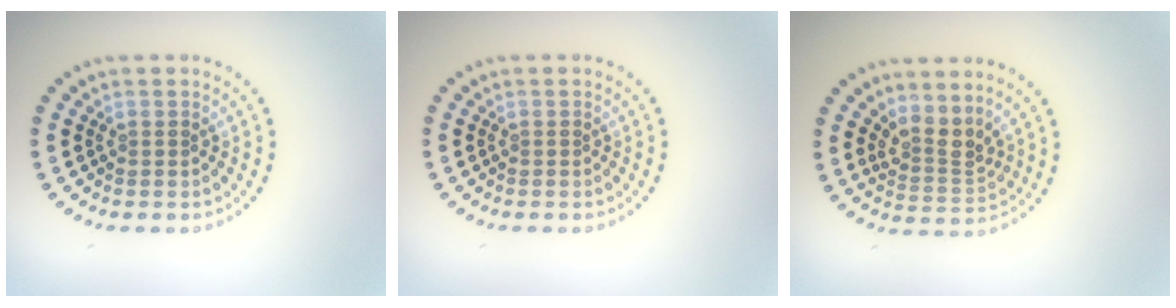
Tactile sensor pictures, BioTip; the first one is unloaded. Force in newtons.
{"total": 0.0}
{"total": 2.8, "press": 2.0, "slide": 2.0}